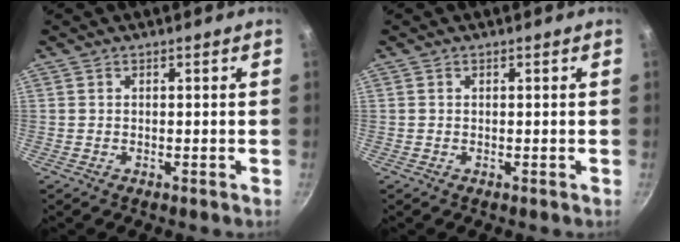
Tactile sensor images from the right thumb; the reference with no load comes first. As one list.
[{"total": 0.0}]